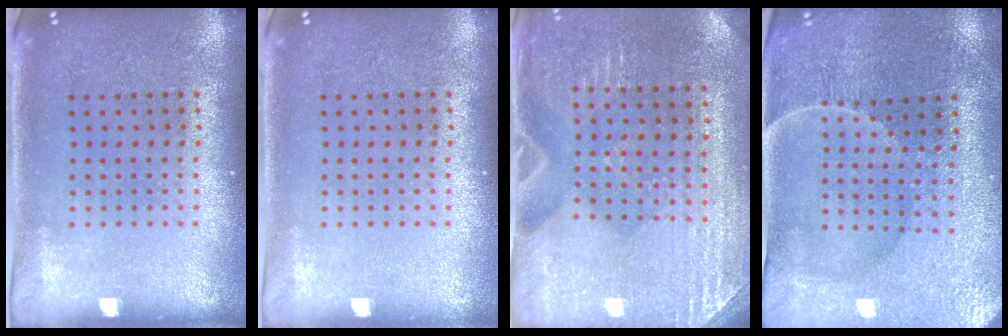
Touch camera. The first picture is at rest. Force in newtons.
{"total": 0.0}
{"total": 3.0, "press": 2.9, "slide": 0.3}
{"total": 1.3, "press": 1.2, "slide": 0.3}